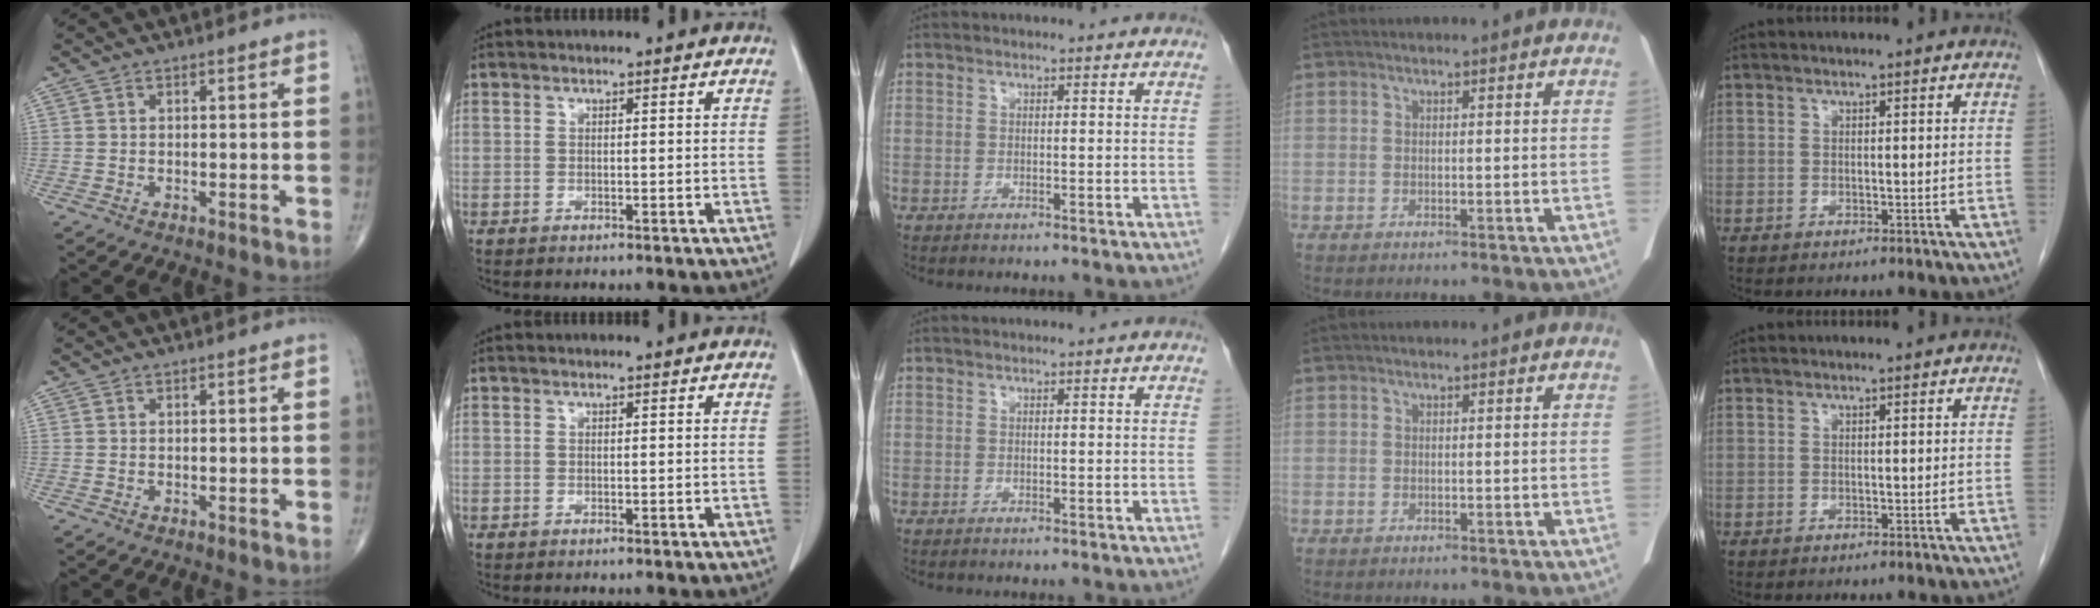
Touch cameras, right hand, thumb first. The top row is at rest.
{}